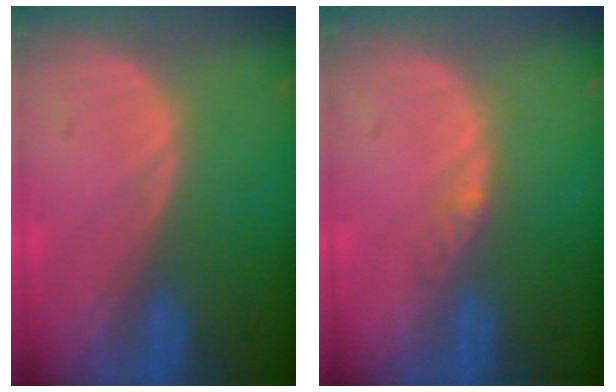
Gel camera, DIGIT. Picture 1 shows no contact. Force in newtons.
{"total": 1.8, "press": 1.6, "slide": 1.0}